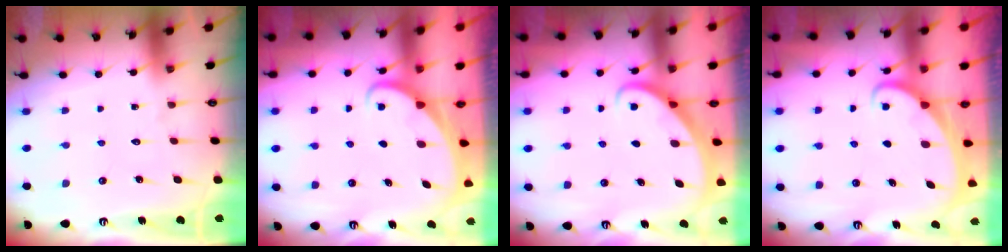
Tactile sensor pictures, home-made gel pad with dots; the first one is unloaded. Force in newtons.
{"total": 1.5, "press": 1.5, "slide": 0.1}
{"total": 2.8, "press": 2.8, "slide": 0.2}
{"total": 1.7, "press": 1.7, "slide": 0.2}